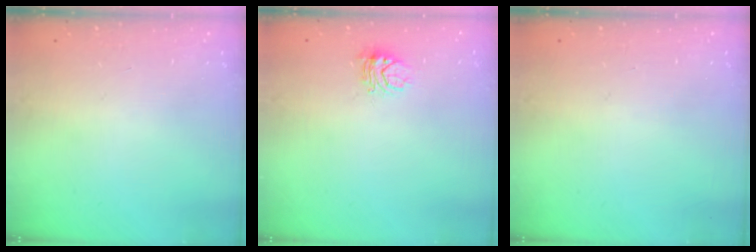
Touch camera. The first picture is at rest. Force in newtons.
{"total": 4.9, "press": 4.9, "slide": 0.6}
{"total": 0.0}